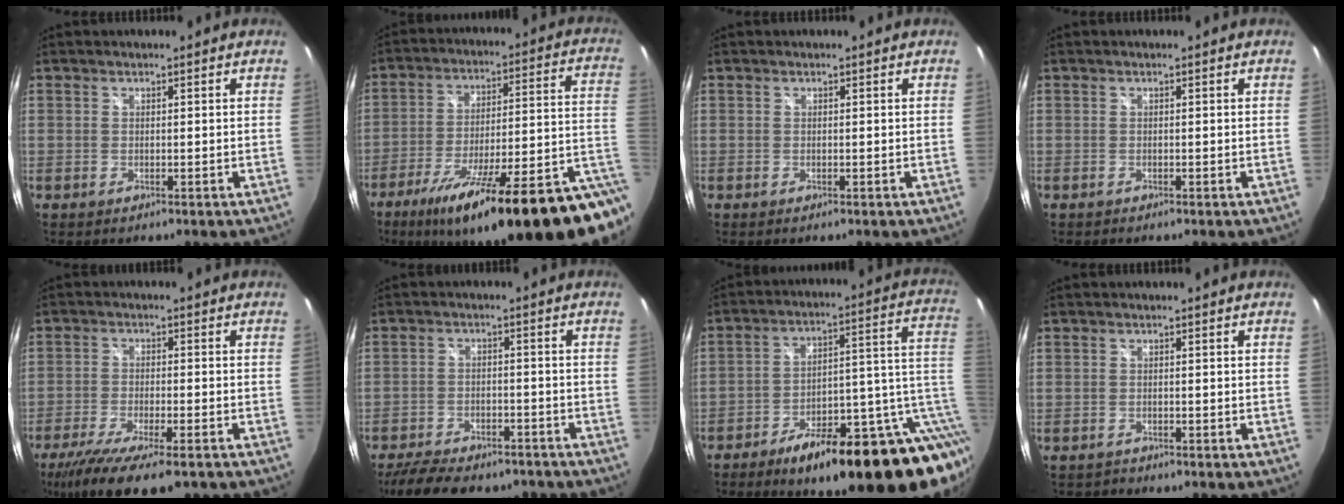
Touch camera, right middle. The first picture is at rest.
{"total": 27.4, "force": [-14.2, 4.1, 23.1], "torque": [-0.306, -0.037, -0.203]}
{"total": 0.0}
{"total": 0.0}
{"total": 14.4, "force": [-10.5, 3.2, 9.3], "torque": [-0.191, -0.055, -0.177]}
{"total": 15.4, "force": [-12.5, 5.6, 7.2], "torque": [-0.153, -0.024, -0.181]}
{"total": 24.5, "force": [-10.5, 7.6, 20.8], "torque": [-0.253, 0.019, -0.143]}
{"total": 1.1, "force": [-1.0, 0.5, -0.2], "torque": [-0.001, 0.000, -0.018]}